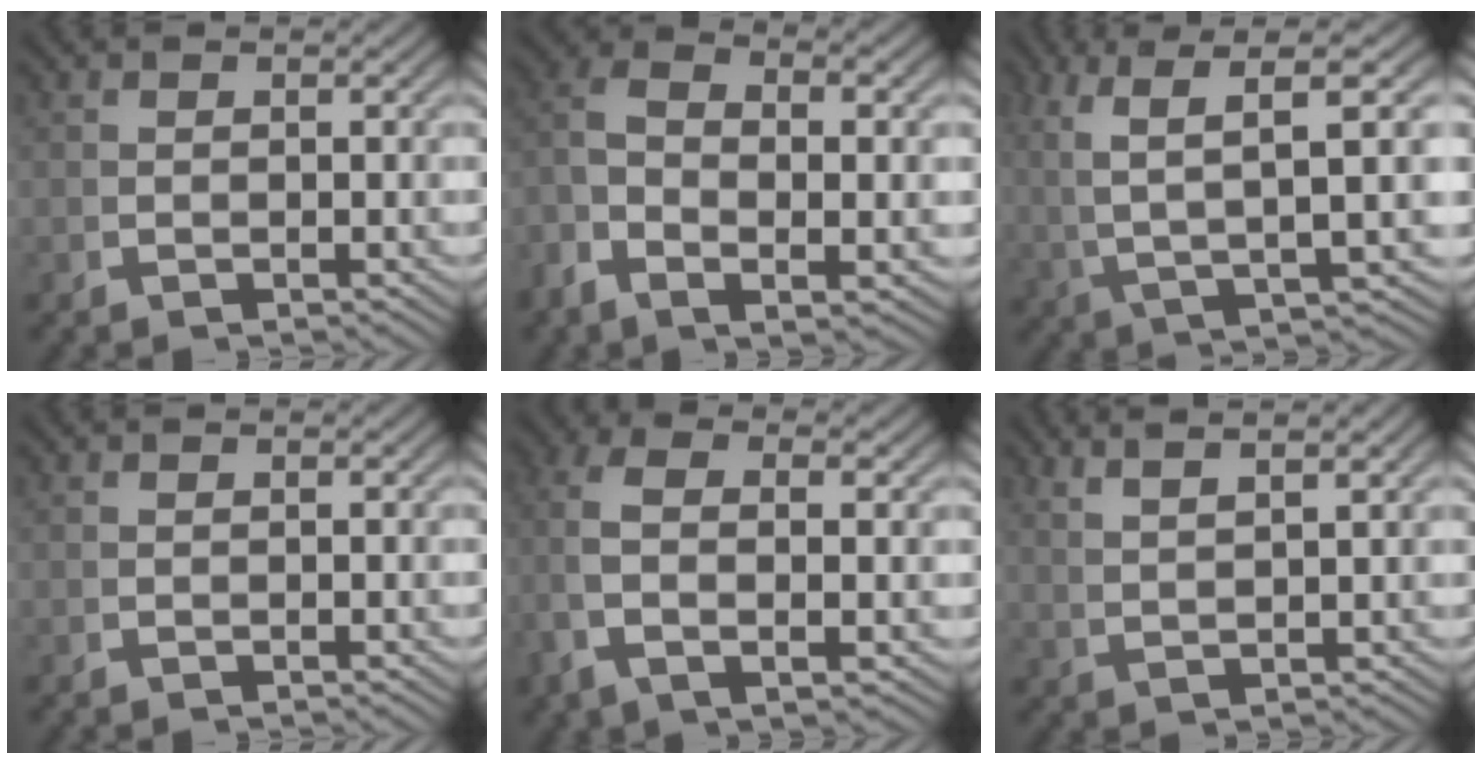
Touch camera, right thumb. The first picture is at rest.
{"total": 6.1, "force": [0.2, 3.0, 5.3], "torque": [-0.122, -0.011, 0.005]}
{"total": 9.6, "force": [2.6, 3.8, 8.4], "torque": [-0.141, 0.009, 0.043]}
{"total": 0.0}
{"total": 5.1, "force": [0.9, 1.8, 4.7], "torque": [-0.111, -0.002, 0.021]}
{"total": 4.1, "force": [3.5, 0.0, 2.3], "torque": [-0.030, 0.016, 0.067]}